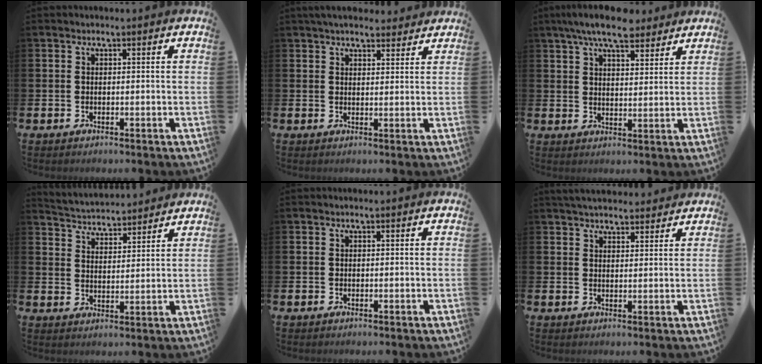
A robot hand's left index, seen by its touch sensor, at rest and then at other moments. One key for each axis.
{"total": 3.9, "fx": 3.7, "fy": 1.1, "fz": 0.7, "tx": -0.021, "ty": -0.010, "tz": 0.069}
{"total": 7.9, "fx": 6.9, "fy": 2.0, "fz": 3.4, "tx": -0.066, "ty": -0.022, "tz": 0.122}
{"total": 4.4, "fx": 4.3, "fy": 0.7, "fz": -0.3, "tx": -0.017, "ty": -0.030, "tz": 0.076}
{"total": 0.0}
{"total": 3.8, "fx": 3.7, "fy": 0.7, "fz": 0.5, "tx": -0.015, "ty": -0.013, "tz": 0.068}